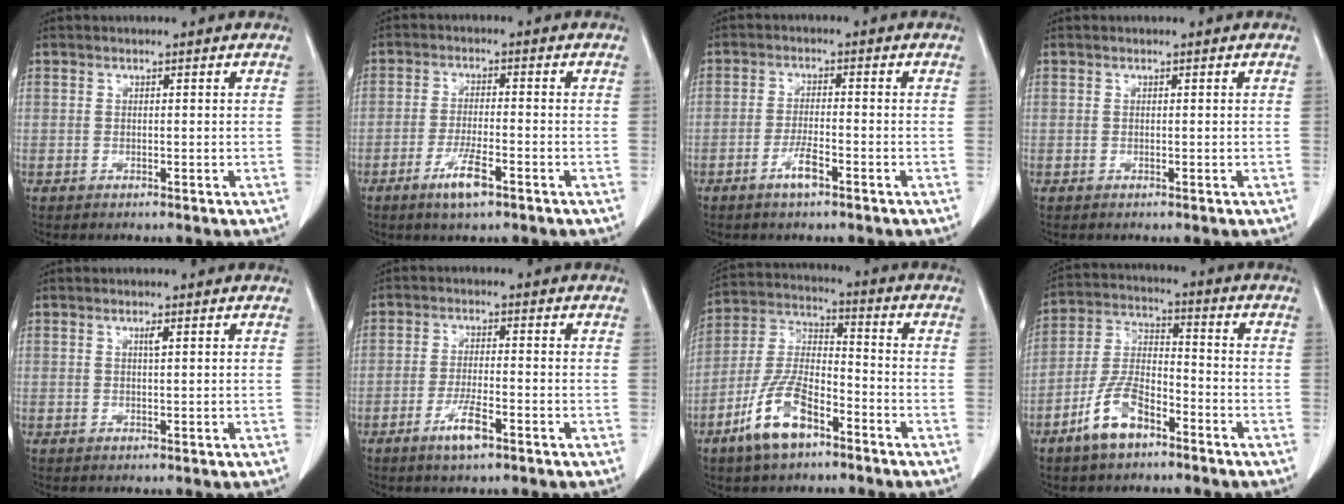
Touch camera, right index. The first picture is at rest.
{"total": 5.4, "force": [-3.2, 0.7, 4.3], "torque": [-0.085, -0.006, -0.056]}
{"total": 3.6, "force": [-2.2, 0.5, 2.9], "torque": [-0.056, -0.001, -0.042]}
{"total": 0.0}
{"total": 0.9, "force": [0.4, 0.0, 0.8], "torque": [-0.017, 0.000, 0.008]}
{"total": 4.8, "force": [-2.8, 0.6, 3.9], "torque": [-0.075, -0.004, -0.051]}
{"total": 11.5, "force": [-6.7, 4.4, 8.2], "torque": [-0.185, 0.004, -0.127]}
{"total": 9.4, "force": [-5.8, 3.9, 6.3], "torque": [-0.143, 0.007, -0.112]}